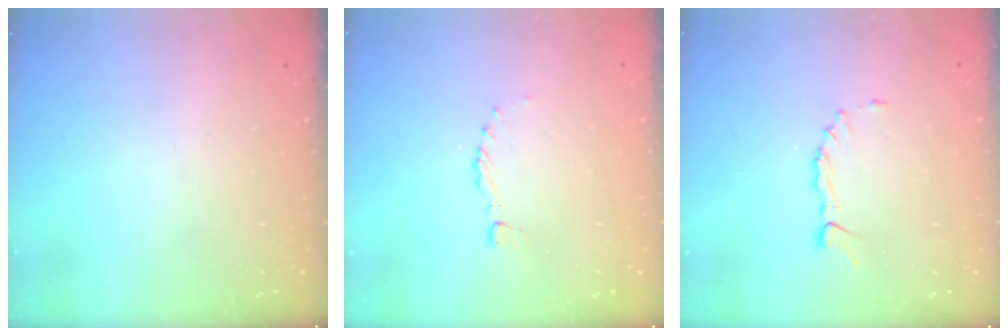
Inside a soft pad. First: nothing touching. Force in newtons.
{"total": 0.0}
{"total": 1.7, "press": 1.6, "slide": 0.2}